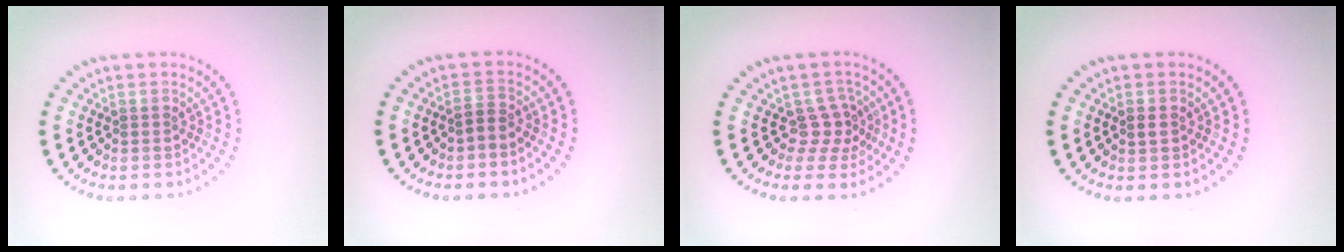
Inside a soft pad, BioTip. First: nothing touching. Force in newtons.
{"total": 1.3, "press": 0.9, "slide": 0.9}
{"total": 2.4, "press": 1.6, "slide": 1.7}
{"total": 1.0, "press": 1.0, "slide": 0.1}